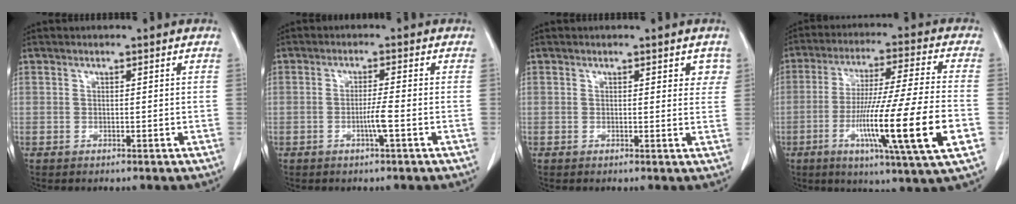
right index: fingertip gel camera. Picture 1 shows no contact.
{"total": 2.9, "force": [-1.0, -0.5, 2.7], "torque": [-0.050, -0.003, -0.020]}
{"total": 2.5, "force": [1.3, 1.3, 1.7], "torque": [-0.007, 0.000, 0.010]}
{"total": 19.4, "force": [-5.8, -0.7, 18.5], "torque": [-0.315, -0.025, -0.100]}